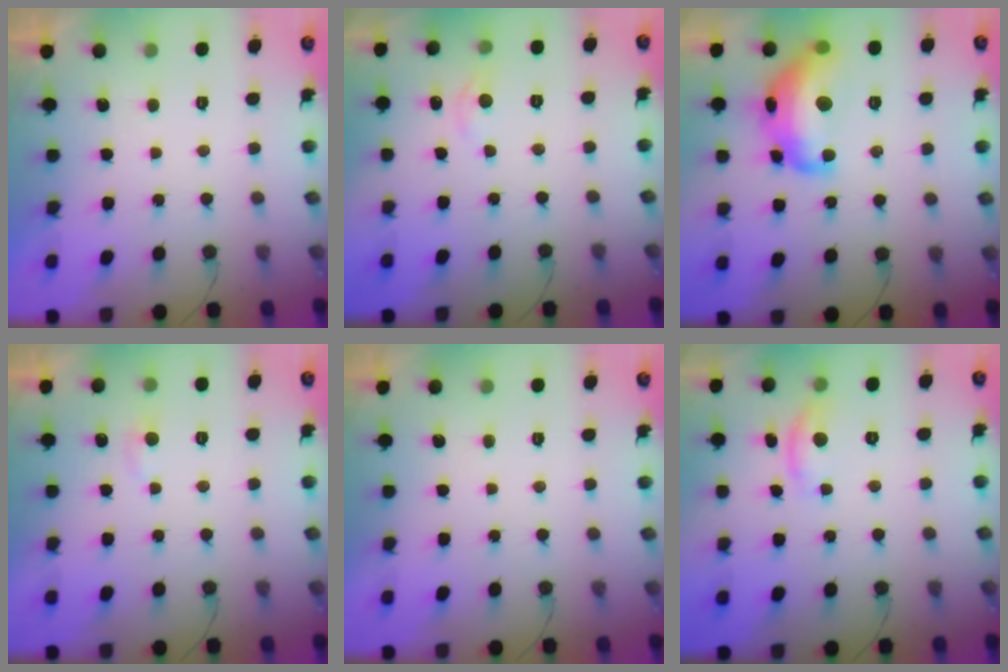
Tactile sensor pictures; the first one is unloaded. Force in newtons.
{"total": 3.3, "press": 3.3, "slide": 0.4}
{"total": 17.2, "press": 17.2, "slide": 1.1}
{"total": 3.4, "press": 3.4, "slide": 0.4}
{"total": 0.0}
{"total": 6.2, "press": 6.2, "slide": 0.3}